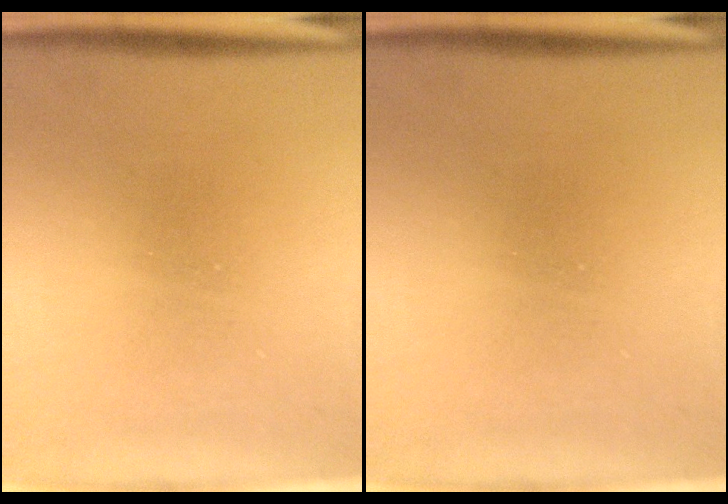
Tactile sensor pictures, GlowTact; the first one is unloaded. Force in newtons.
{"total": 0.0}